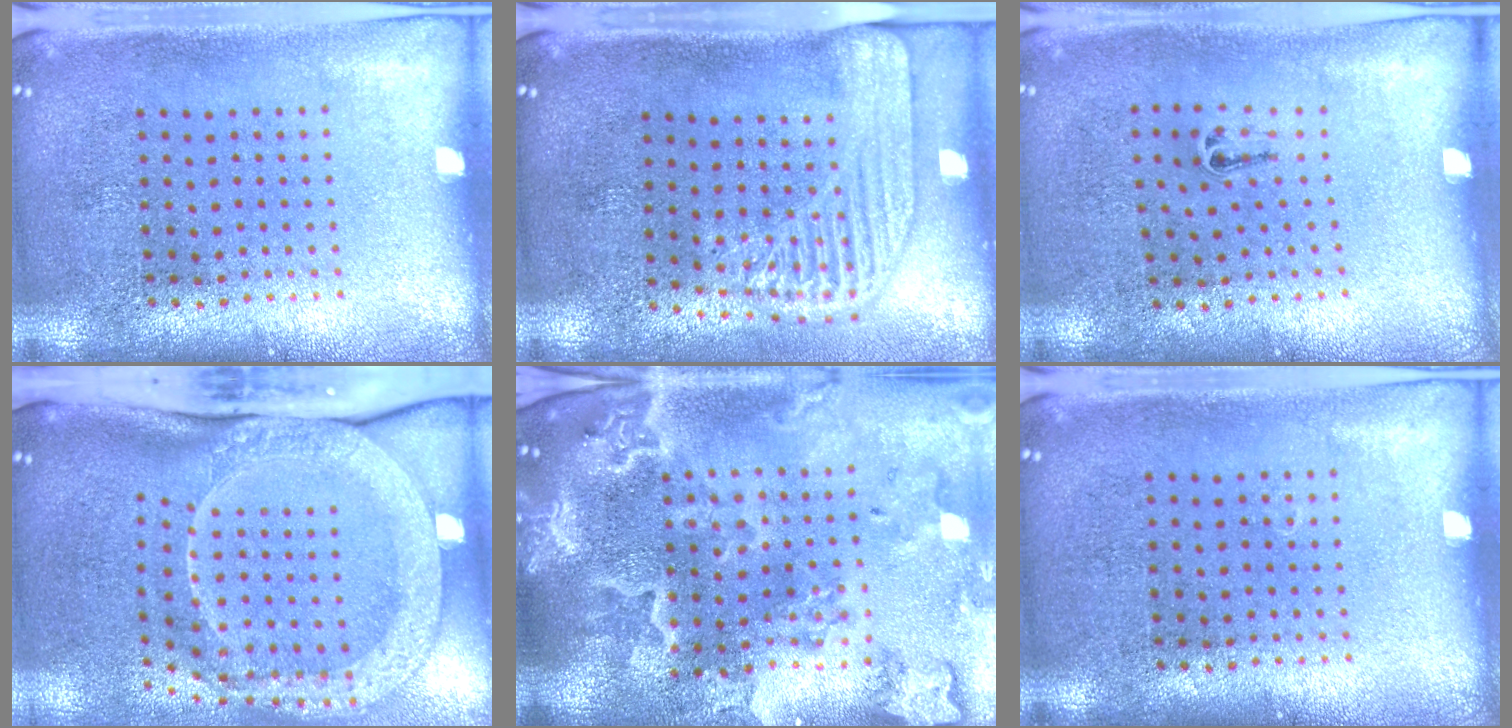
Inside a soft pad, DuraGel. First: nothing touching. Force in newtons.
{"total": 2.2, "press": 1.8, "slide": 1.3}
{"total": 0.5, "press": 0.2, "slide": 0.5}
{"total": 3.3, "press": 2.3, "slide": 2.3}
{"total": 4.2, "press": 3.4, "slide": 2.5}
{"total": 0.0}